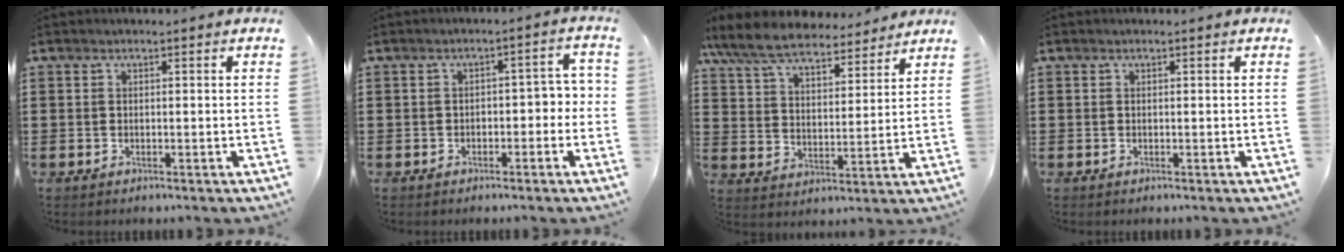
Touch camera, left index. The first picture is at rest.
{"total": 2.8, "force": [-1.2, 1.5, 2.0], "torque": [-0.040, 0.007, -0.029]}
{"total": 8.3, "force": [7.5, 1.6, 3.1], "torque": [-0.092, -0.036, 0.136]}
{"total": 0.0}